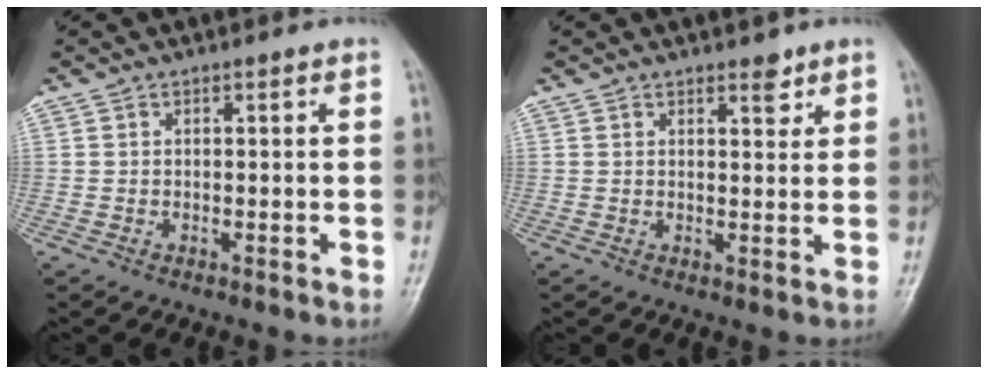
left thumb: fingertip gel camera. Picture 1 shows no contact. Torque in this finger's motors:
{"motor_torque": [-0.03, 0.14, -0.34, -0.13, 0.02]}